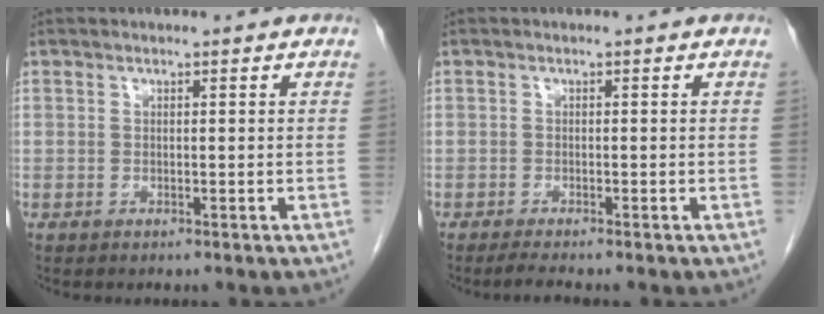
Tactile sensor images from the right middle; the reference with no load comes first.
{"total": 1.8, "force": [-1.6, -0.3, 0.9], "torque": [-0.025, -0.006, -0.031]}